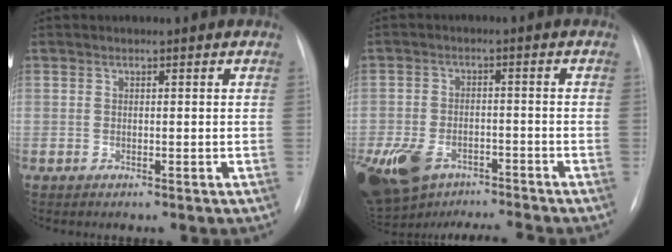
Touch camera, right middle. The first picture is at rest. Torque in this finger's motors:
{"motor_torque": [1.05, -1.09, 0.73, 0.12]}